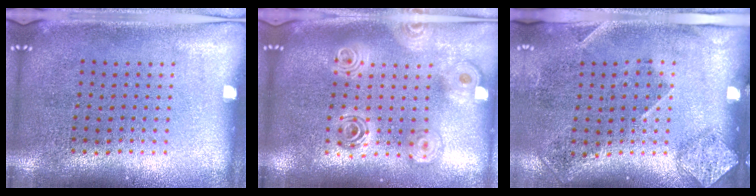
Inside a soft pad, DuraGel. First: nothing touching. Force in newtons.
{"total": 2.1, "press": 1.7, "slide": 1.3}
{"total": 1.7, "press": 1.1, "slide": 1.3}